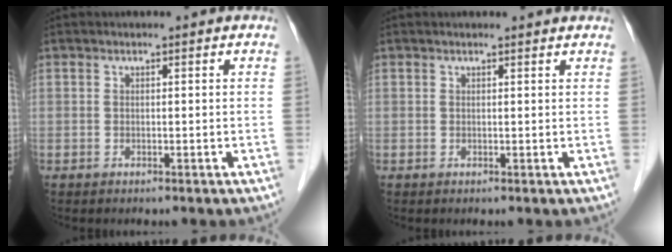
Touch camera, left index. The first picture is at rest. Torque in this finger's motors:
{"motor_torque": [0.39, -0.62, 0.01, 0.01]}